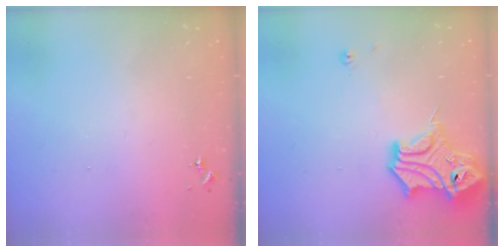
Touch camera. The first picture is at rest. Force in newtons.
{"total": 15.5, "press": 15.4, "slide": 1.8}